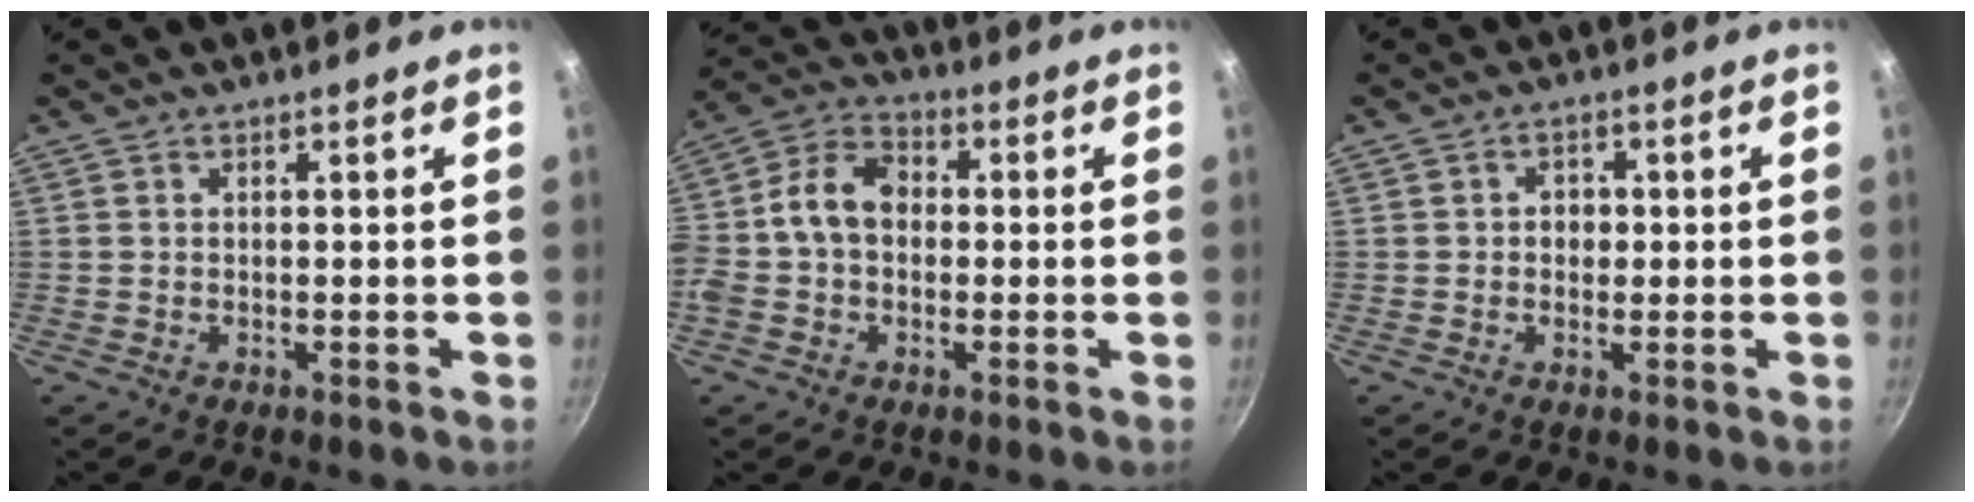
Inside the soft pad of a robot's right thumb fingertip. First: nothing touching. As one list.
[{"total": 11.1, "force": [-0.2, 8.4, 7.3], "torque": [-0.109, 0.035, -0.026]}, {"total": 2.8, "force": [0.0, 2.4, 1.4], "torque": [-0.007, 0.002, -0.003]}]